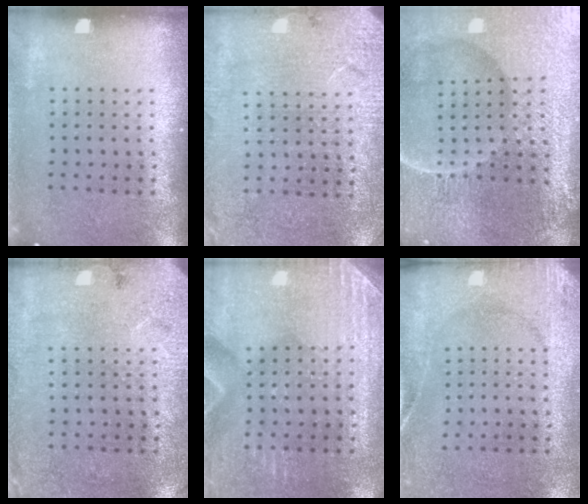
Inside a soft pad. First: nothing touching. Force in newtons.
{"total": 2.7, "press": 2.7, "slide": 0.1}
{"total": 6.2, "press": 5.6, "slide": 2.6}
{"total": 2.6, "press": 2.1, "slide": 1.6}
{"total": 2.9, "press": 2.8, "slide": 0.8}
{"total": 2.7, "press": 2.1, "slide": 1.7}